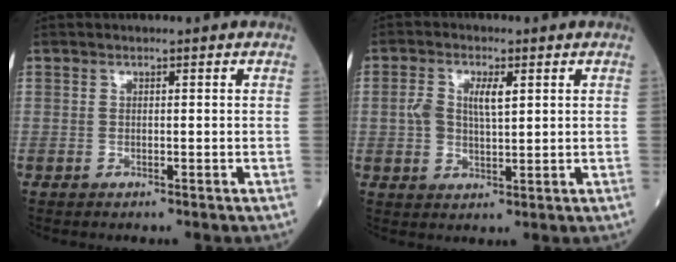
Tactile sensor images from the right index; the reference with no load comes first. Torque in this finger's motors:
{"motor_torque": [0.02, 0.04, 0.09, 0.07]}